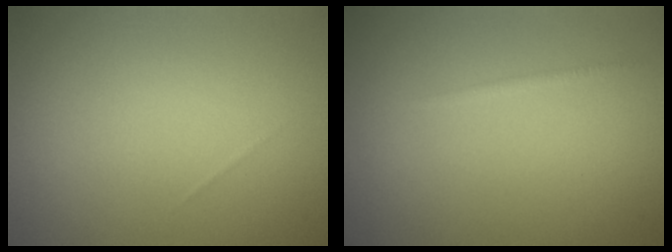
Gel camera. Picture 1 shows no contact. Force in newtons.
{"total": 0.6, "press": 0.6, "slide": 0.0}